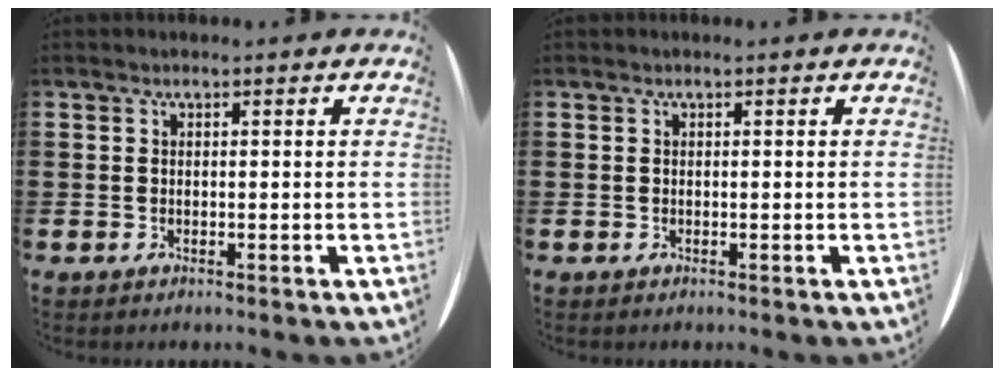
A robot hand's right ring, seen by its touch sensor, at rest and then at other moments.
{"total": 0.0}